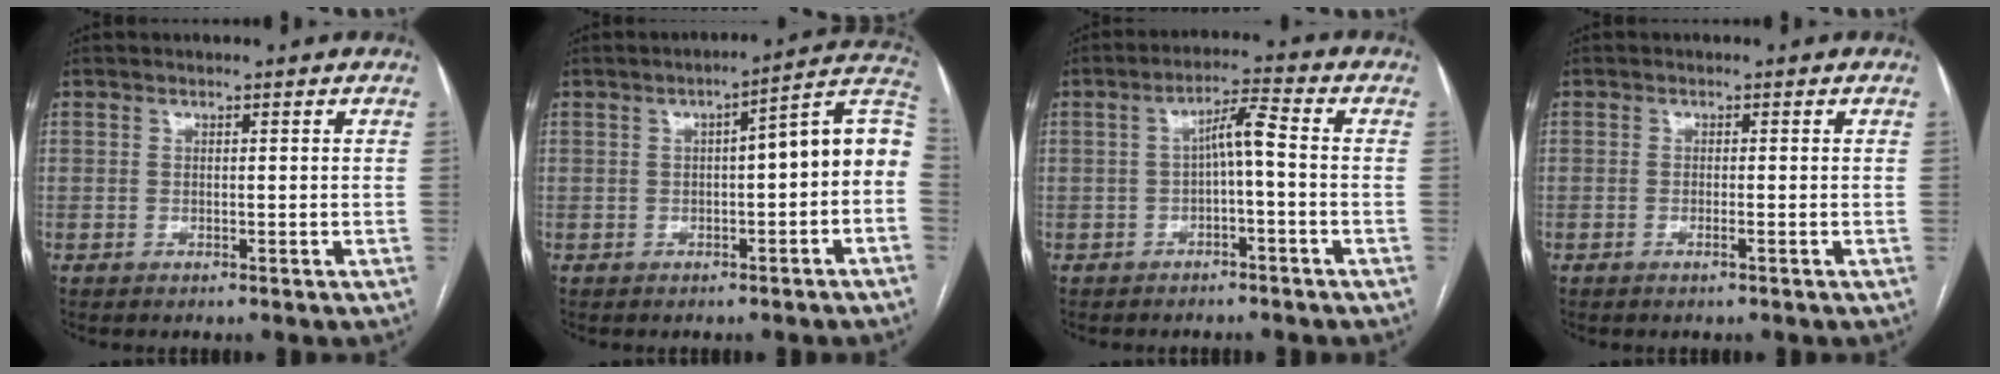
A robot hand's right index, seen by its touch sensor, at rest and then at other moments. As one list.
[{"total": 10.4, "force": [-0.2, 2.2, 10.2], "torque": [-0.133, 0.044, -0.005]}, {"total": 4.7, "force": [-0.6, 0.5, 4.6], "torque": [-0.078, 0.023, -0.008]}, {"total": 0.7, "force": [-0.3, -0.1, 0.6], "torque": [-0.011, 0.001, -0.004]}]